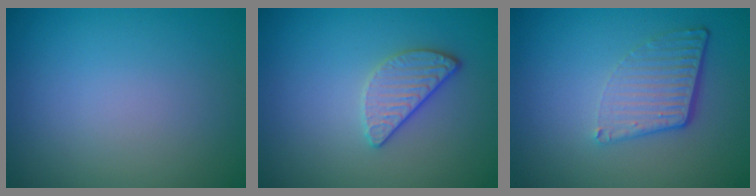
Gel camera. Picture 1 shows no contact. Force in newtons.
{"total": 2.4, "press": 2.2, "slide": 0.9}
{"total": 4.1, "press": 2.7, "slide": 3.1}